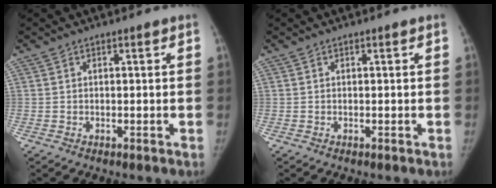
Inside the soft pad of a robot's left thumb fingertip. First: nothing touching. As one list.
[{"total": 0.0}]